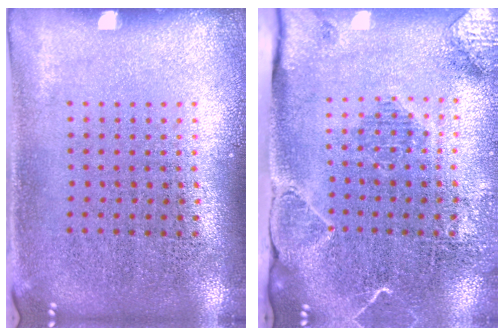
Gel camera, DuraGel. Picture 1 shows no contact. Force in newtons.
{"total": 2.0, "press": 2.0, "slide": 0.2}